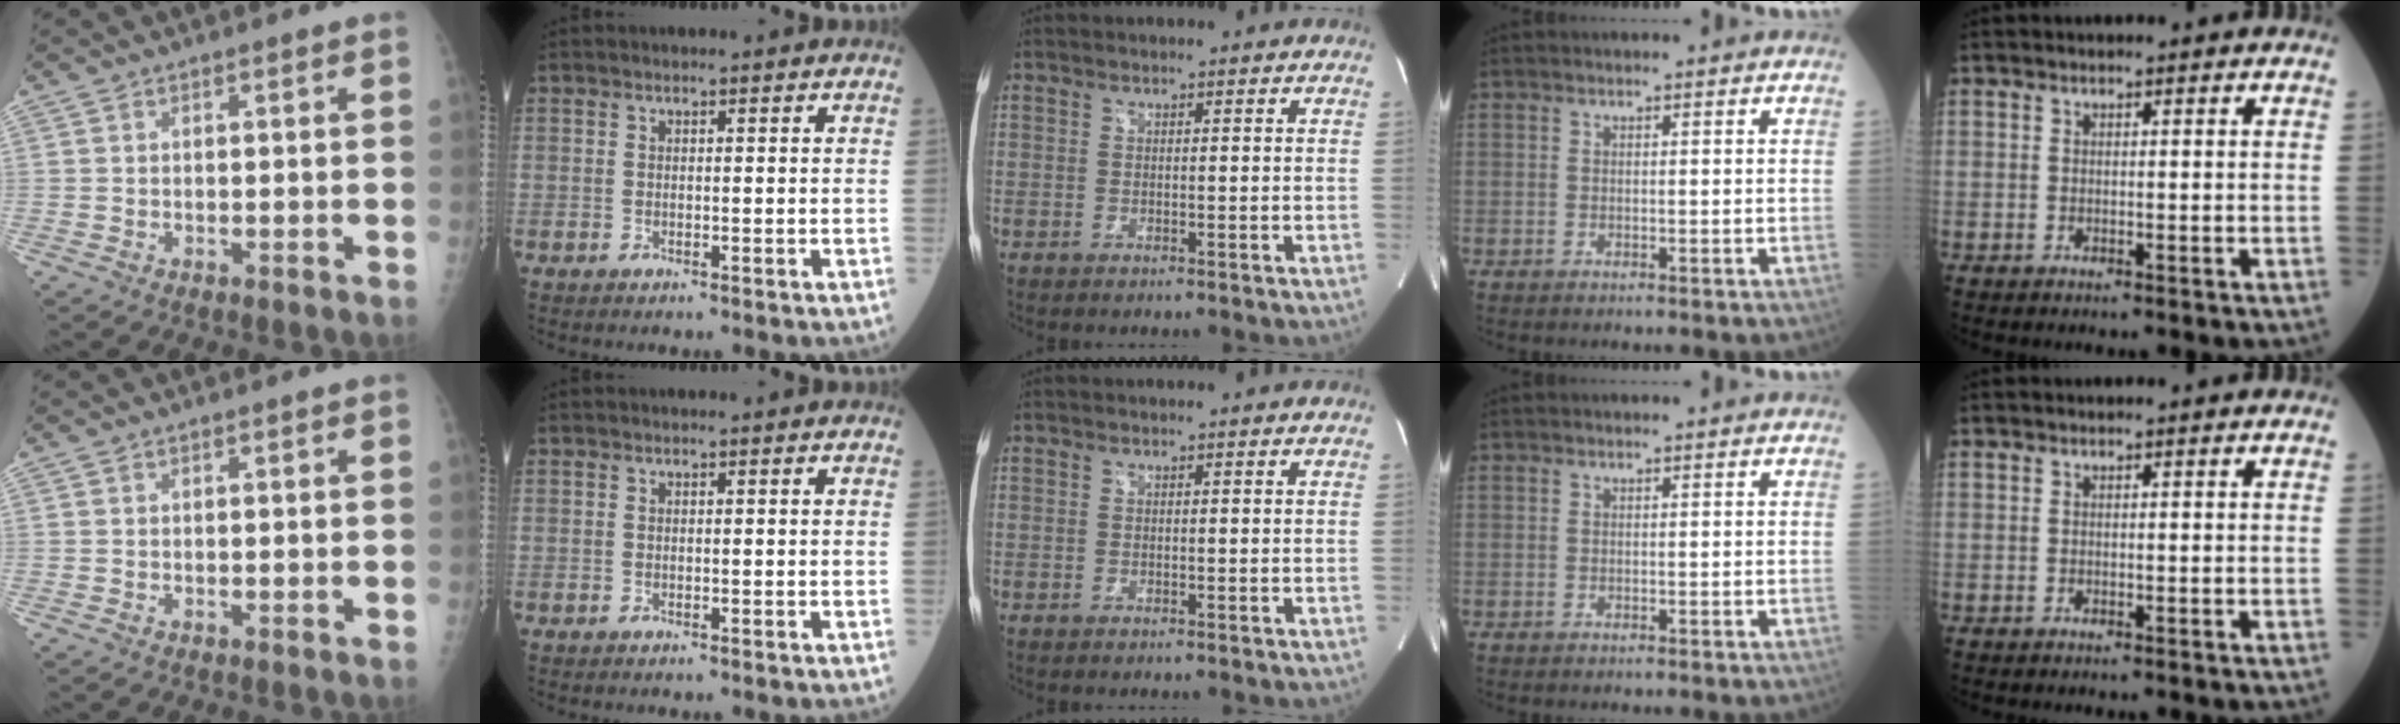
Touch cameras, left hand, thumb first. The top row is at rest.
{}